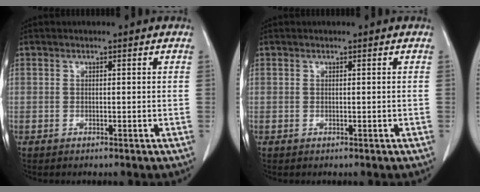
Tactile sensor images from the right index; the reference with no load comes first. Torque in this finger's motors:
{"motor_torque": [-0.04, 0.05, -0.01, 0.00]}